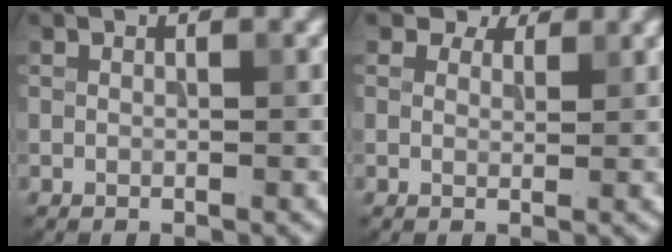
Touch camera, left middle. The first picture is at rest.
{"total": 2.7, "force": [2.2, 1.3, 0.8], "torque": [-0.017, -0.005, 0.032]}